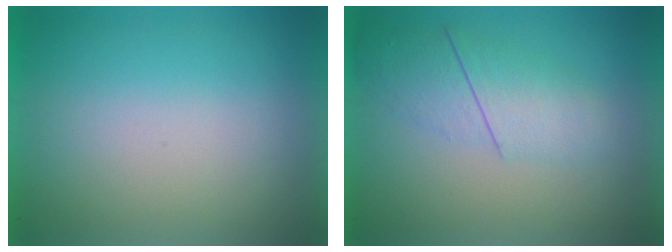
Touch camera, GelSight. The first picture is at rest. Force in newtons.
{"total": 2.3}